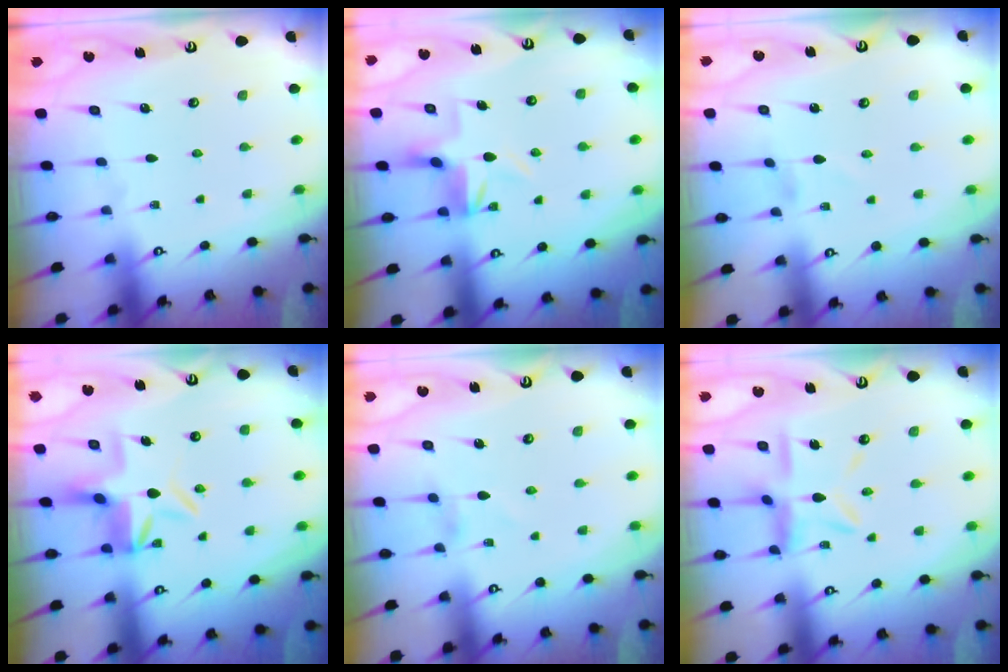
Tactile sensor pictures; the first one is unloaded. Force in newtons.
{"total": 3.9, "press": 3.9, "slide": 0.4}
{"total": 1.4, "press": 1.4, "slide": 0.2}
{"total": 6.5, "press": 6.1, "slide": 2.4}
{"total": 0.0}
{"total": 10.8, "press": 10.8, "slide": 1.0}